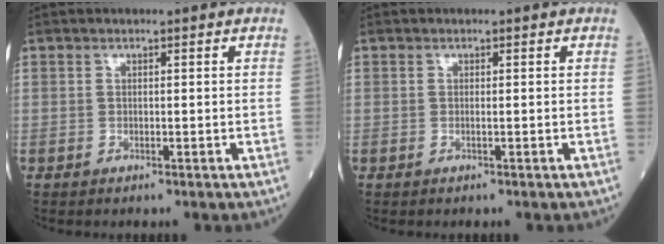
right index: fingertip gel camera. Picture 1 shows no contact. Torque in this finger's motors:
{"motor_torque": [0.07, 0.03, -0.01, -0.01]}